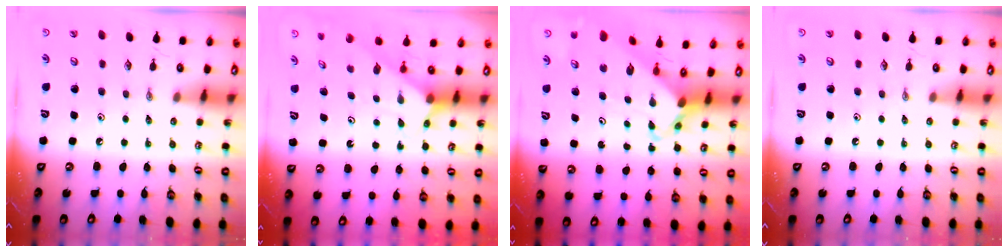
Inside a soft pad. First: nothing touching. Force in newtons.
{"total": 2.7, "press": 2.7, "slide": 0.1}
{"total": 4.8, "press": 4.7, "slide": 0.5}
{"total": 0.0}